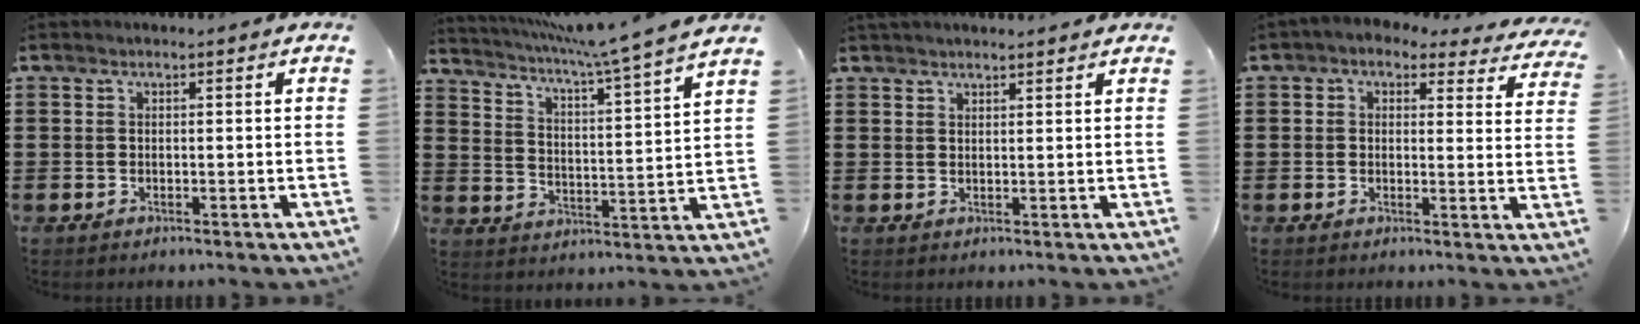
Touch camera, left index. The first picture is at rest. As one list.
[{"total": 6.1, "force": [5.1, -1.5, 3.1], "torque": [-0.081, -0.045, 0.077]}, {"total": 1.5, "force": [1.5, 0.2, 0.2], "torque": [-0.008, 0.001, 0.029]}, {"total": 2.2, "force": [1.6, 1.1, 0.9], "torque": [-0.029, -0.007, 0.025]}]